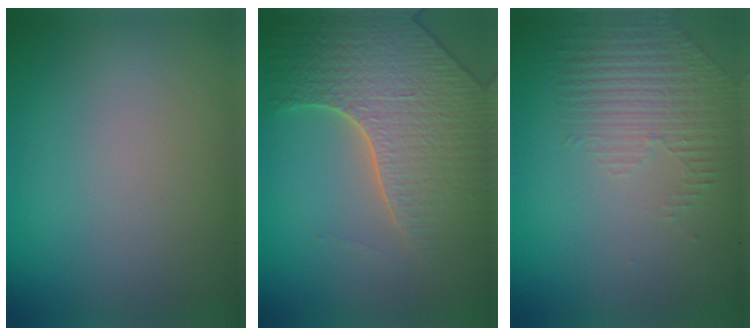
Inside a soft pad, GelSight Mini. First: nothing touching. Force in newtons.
{"total": 6.2, "press": 5.2, "slide": 3.4}
{"total": 1.5, "press": 0.9, "slide": 1.2}